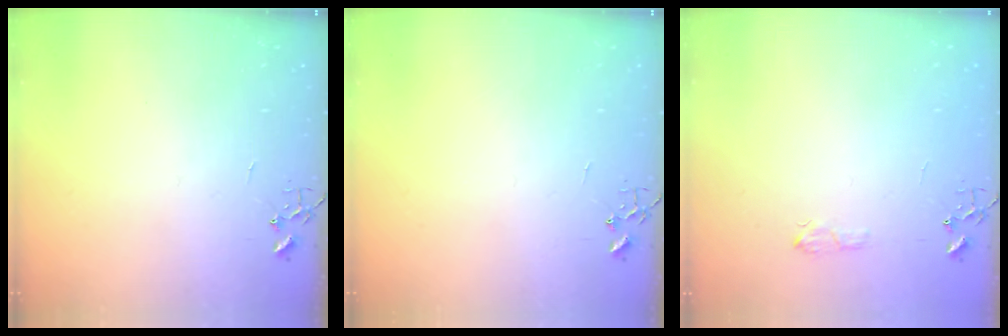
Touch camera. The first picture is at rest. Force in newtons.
{"total": 0.0}
{"total": 5.5, "press": 5.5, "slide": 0.8}